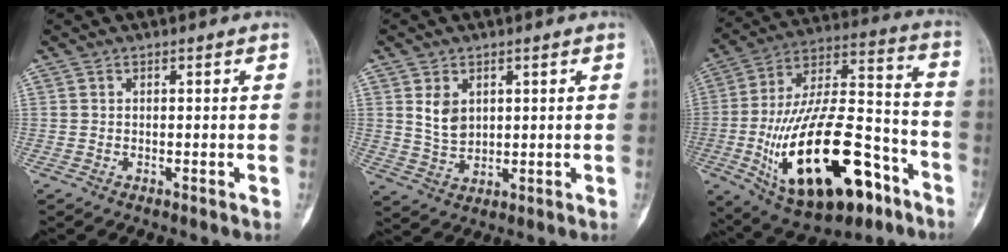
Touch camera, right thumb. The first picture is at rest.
{"total": 5.0, "force": [1.7, 3.6, 3.1], "torque": [-0.039, -0.014, 0.042]}
{"total": 30.1, "force": [-12.0, 13.7, 23.9], "torque": [-0.434, 0.058, -0.179]}